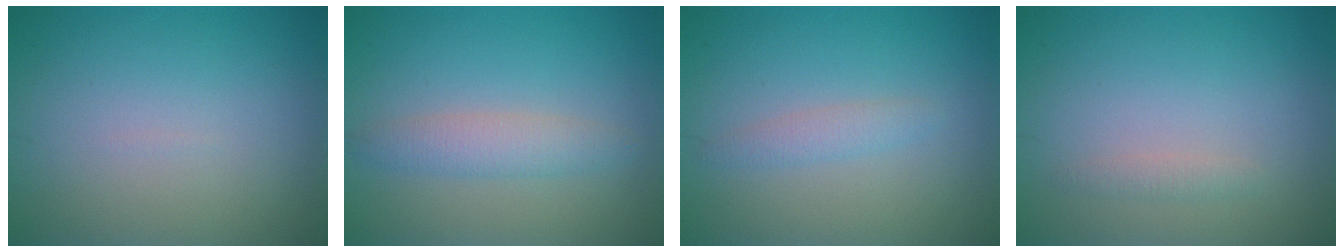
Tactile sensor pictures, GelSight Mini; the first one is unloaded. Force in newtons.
{"total": 2.5, "press": 2.5, "slide": 0.0}
{"total": 1.4, "press": 1.4, "slide": 0.1}
{"total": 0.8, "press": 0.8, "slide": 0.0}